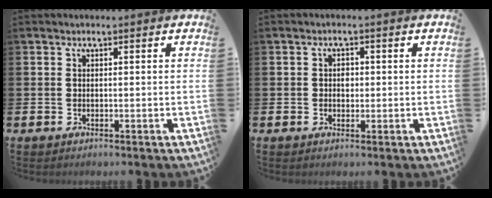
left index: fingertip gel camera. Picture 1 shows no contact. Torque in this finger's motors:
{"motor_torque": [0.09, -0.04, 0.01, 0.03]}